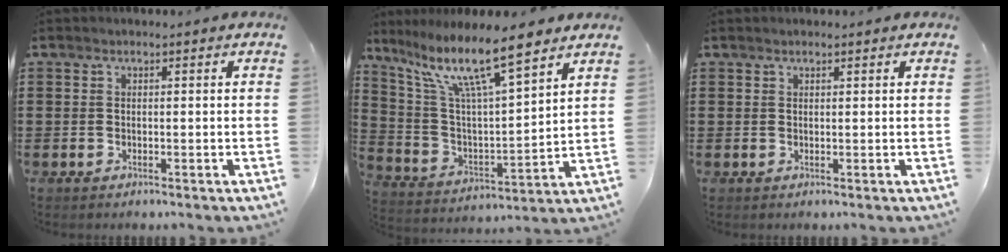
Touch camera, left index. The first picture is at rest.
{"total": 13.1, "force": [9.4, 2.1, 8.9], "torque": [-0.184, -0.047, 0.157]}
{"total": 0.7, "force": [0.6, 0.1, 0.4], "torque": [-0.008, 0.001, 0.011]}